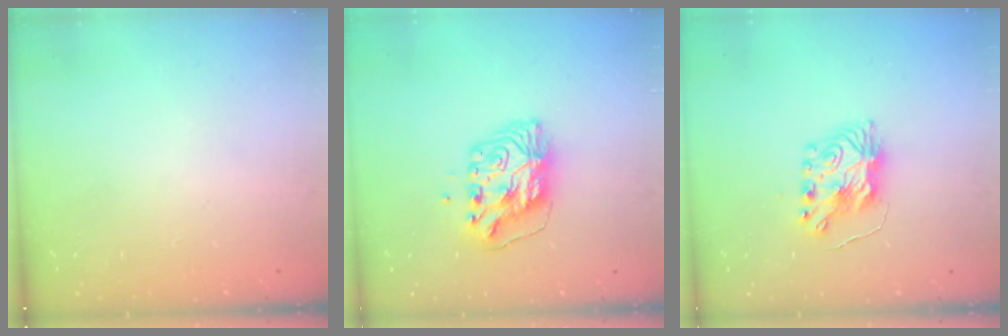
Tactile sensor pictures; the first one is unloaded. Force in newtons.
{"total": 11.3, "press": 11.3, "slide": 1.1}
{"total": 8.1, "press": 8.0, "slide": 0.8}